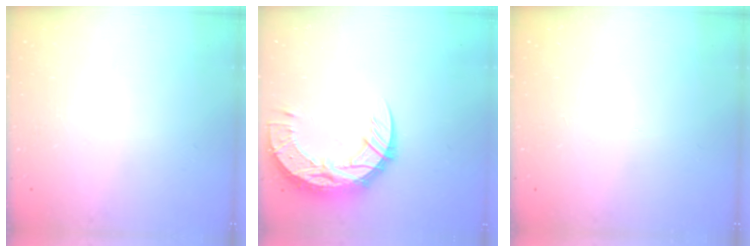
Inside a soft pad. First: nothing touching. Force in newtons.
{"total": 15.7, "press": 15.6, "slide": 1.2}
{"total": 0.0}